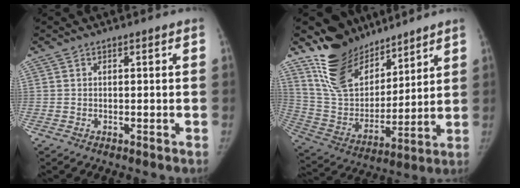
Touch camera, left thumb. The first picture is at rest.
{"total": 18.8, "force": [14.5, 9.8, 6.9], "torque": [-0.074, -0.084, 0.279]}